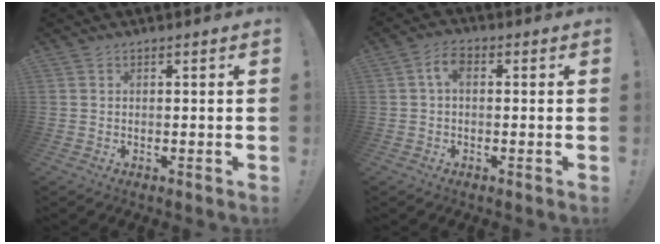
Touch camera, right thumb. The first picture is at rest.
{"total": 4.7, "force": [0.5, 2.5, 3.9], "torque": [-0.074, 0.015, 0.010]}